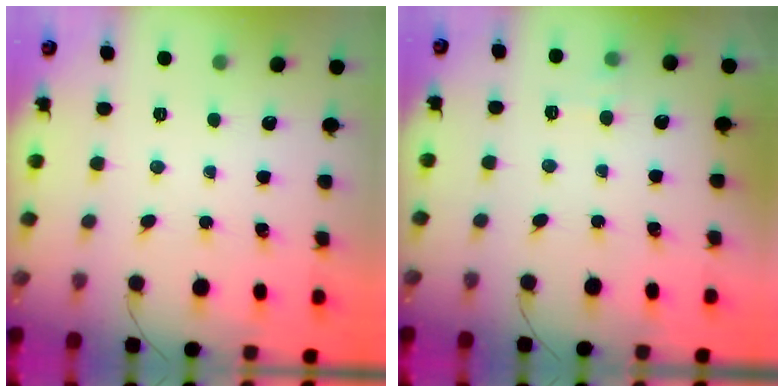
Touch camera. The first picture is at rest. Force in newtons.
{"total": 6.3, "press": 6.0, "slide": 1.7}